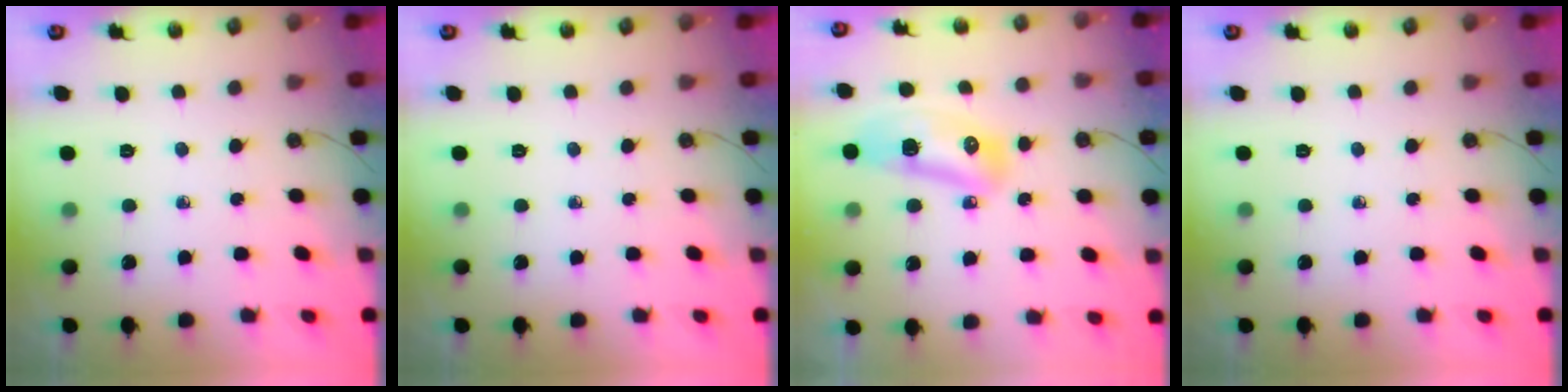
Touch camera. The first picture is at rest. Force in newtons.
{"total": 0.0}
{"total": 11.4, "press": 11.3, "slide": 1.4}
{"total": 0.0}